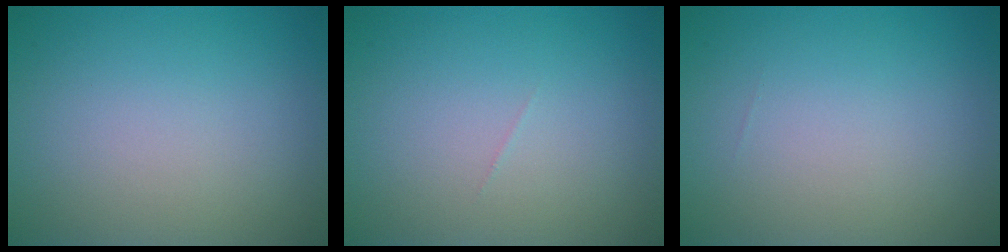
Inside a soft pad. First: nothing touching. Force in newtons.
{"total": 0.0}
{"total": 0.0}